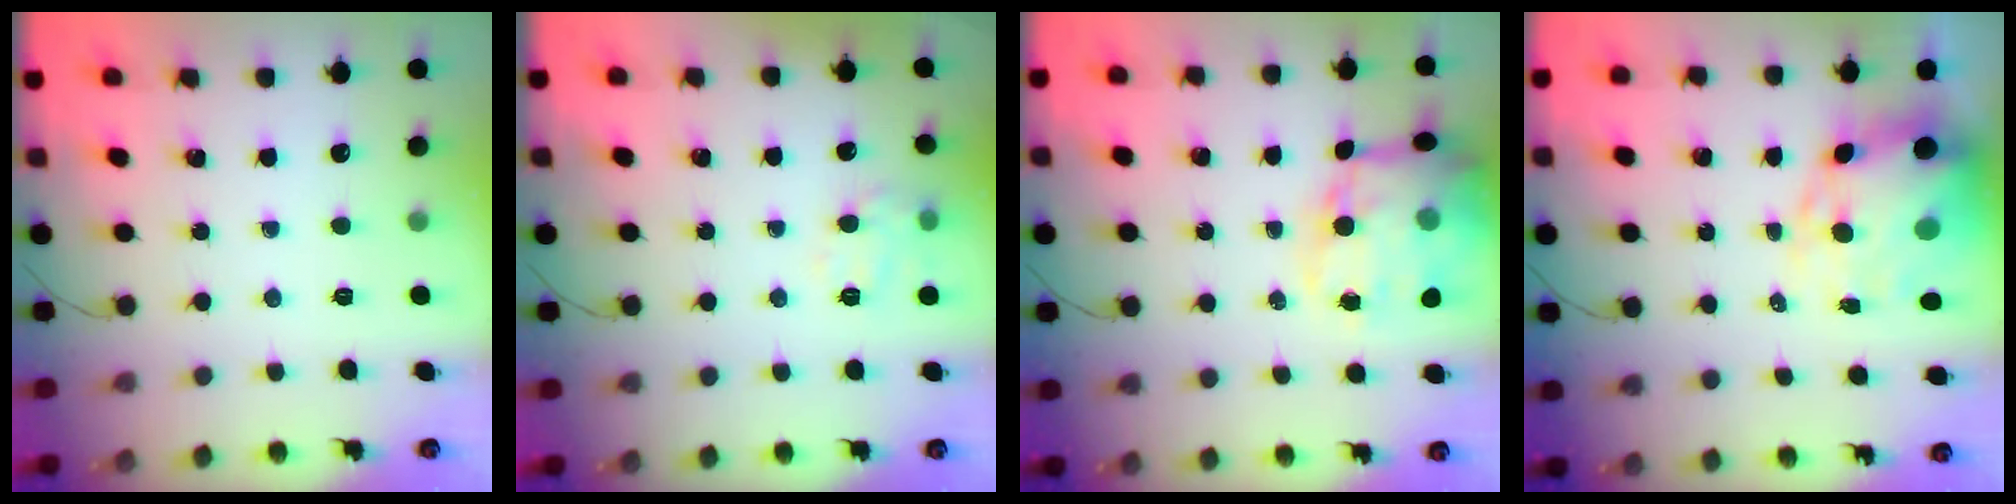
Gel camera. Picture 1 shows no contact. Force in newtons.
{"total": 8.0, "press": 8.0, "slide": 0.5}
{"total": 19.5, "press": 19.0, "slide": 4.4}
{"total": 13.7, "press": 13.2, "slide": 3.6}